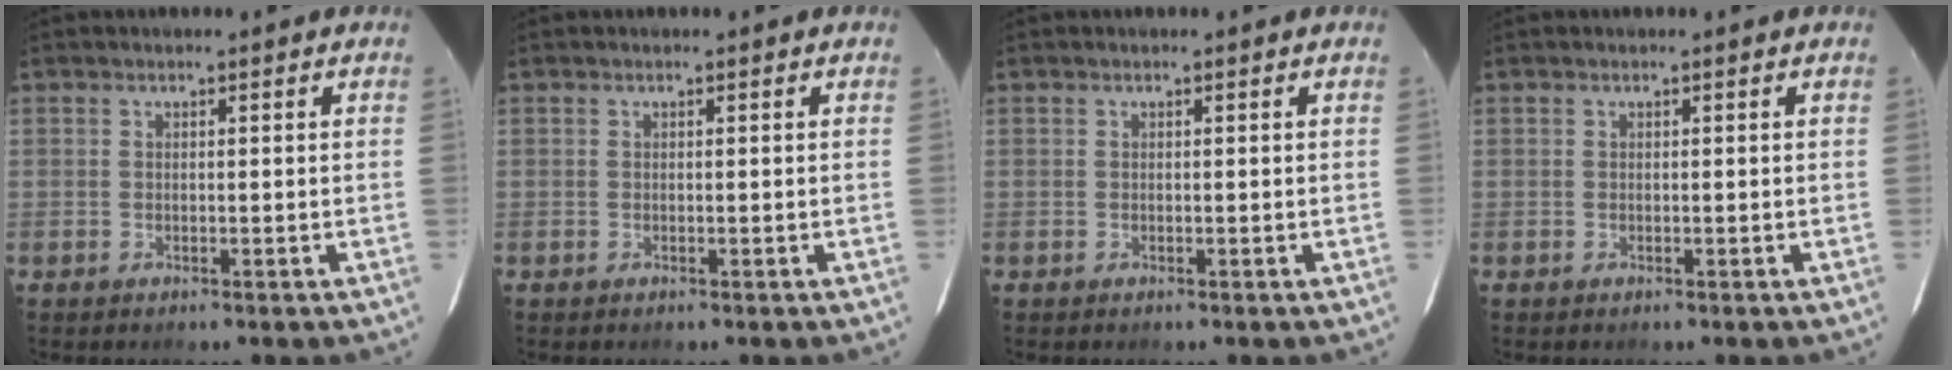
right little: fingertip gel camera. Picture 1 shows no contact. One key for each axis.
{"total": 0.0}
{"total": 0.0}
{"total": 0.0}